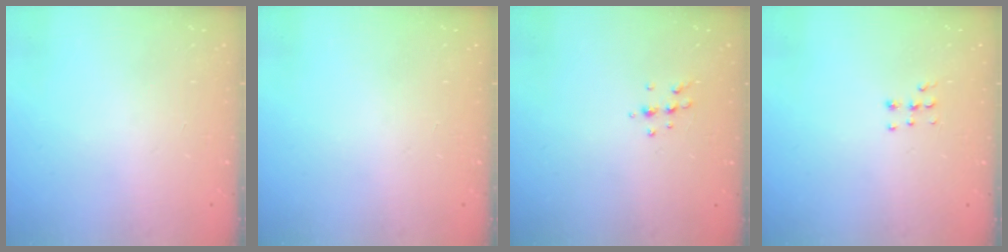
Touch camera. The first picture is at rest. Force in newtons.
{"total": 0.0}
{"total": 5.4, "press": 5.3, "slide": 1.0}
{"total": 5.2, "press": 5.2, "slide": 0.7}